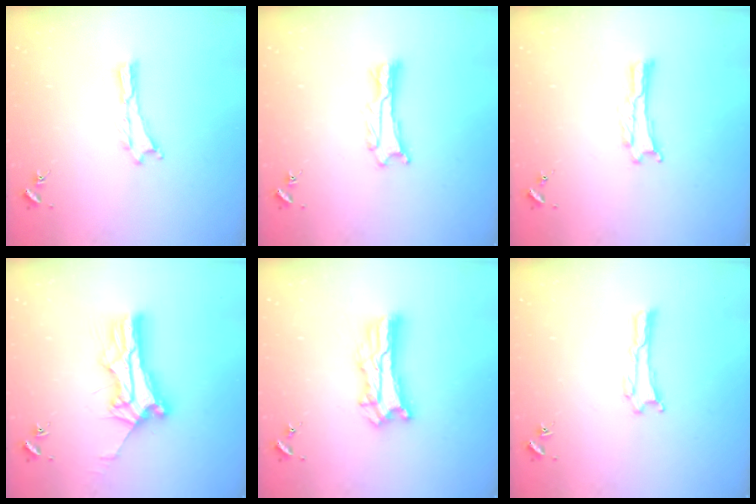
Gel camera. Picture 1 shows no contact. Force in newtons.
{"total": 0.9, "press": 0.9, "slide": 0.1}
{"total": 0.0}
{"total": 10.4, "press": 10.4, "slide": 0.8}
{"total": 9.3, "press": 9.3, "slide": 0.7}
{"total": 0.0}